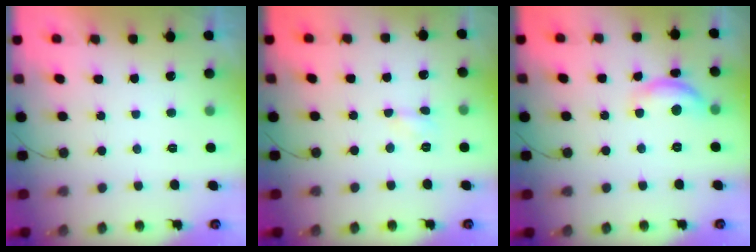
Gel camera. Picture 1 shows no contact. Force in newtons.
{"total": 2.9, "press": 2.9, "slide": 0.3}
{"total": 10.5, "press": 10.5, "slide": 0.5}